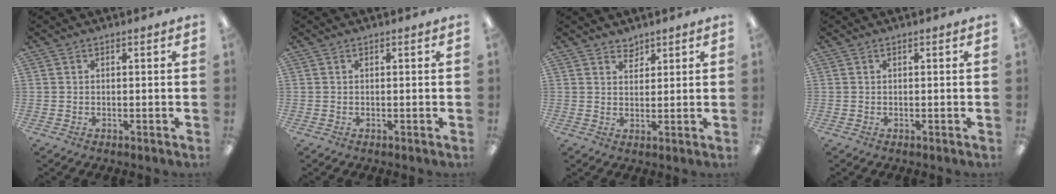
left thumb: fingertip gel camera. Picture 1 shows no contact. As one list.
[{"total": 0.0}, {"total": 2.8, "force": [2.5, 1.2, 0.2], "torque": [0.010, -0.016, 0.046]}, {"total": 0.0}]